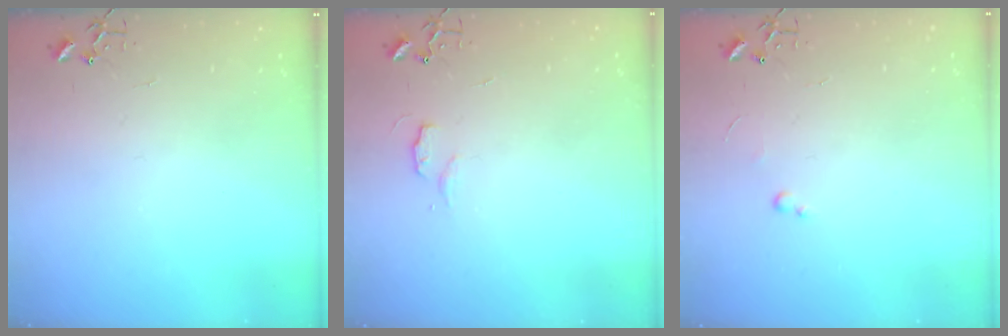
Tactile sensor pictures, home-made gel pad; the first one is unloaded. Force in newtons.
{"total": 4.9, "press": 4.9, "slide": 0.6}
{"total": 2.4, "press": 2.3, "slide": 0.4}